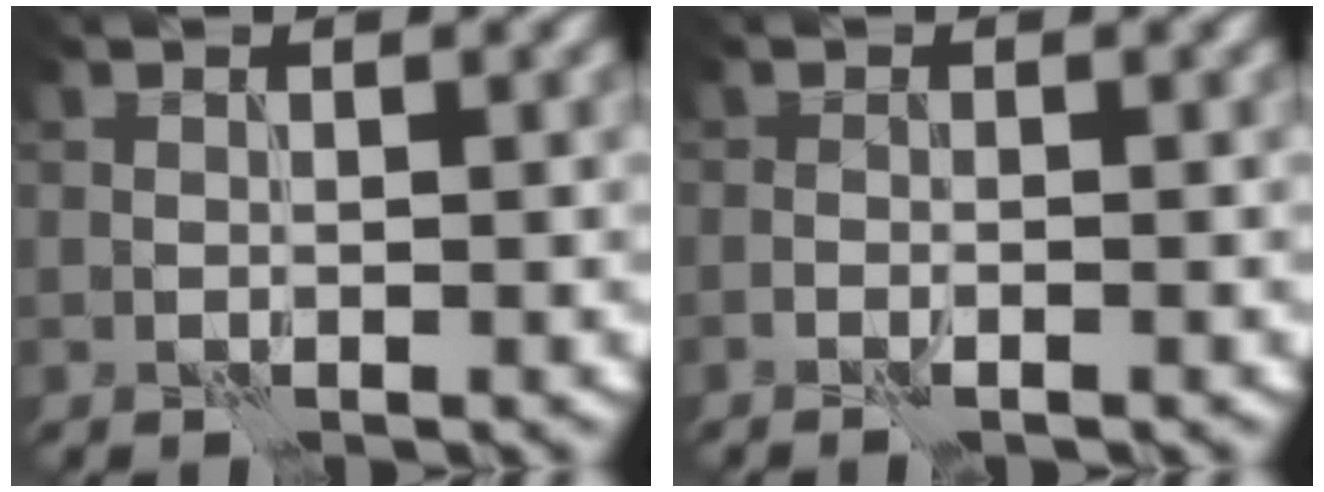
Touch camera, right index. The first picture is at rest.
{"total": 1.1, "force": [-0.8, 0.1, 0.7], "torque": [-0.017, 0.004, -0.015]}